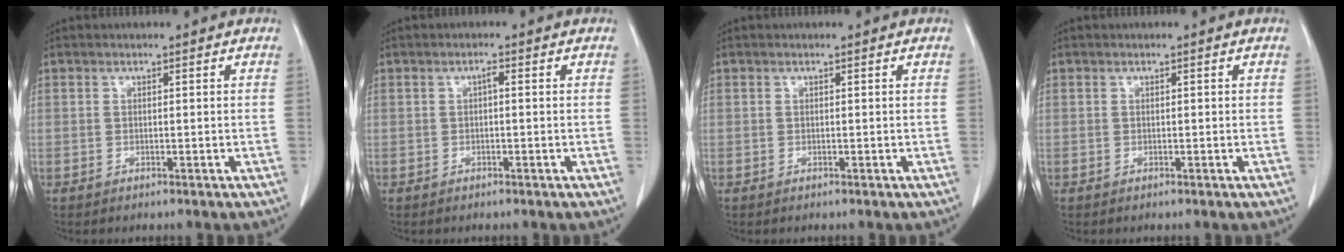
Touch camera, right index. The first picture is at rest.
{"total": 0.9, "force": [0.0, 0.3, 0.9], "torque": [-0.015, 0.003, 0.000]}
{"total": 0.0}
{"total": 0.0}